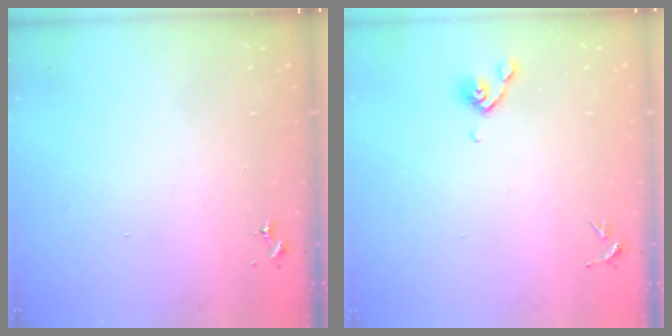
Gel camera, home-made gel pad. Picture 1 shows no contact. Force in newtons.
{"total": 5.5, "press": 5.3, "slide": 1.5}